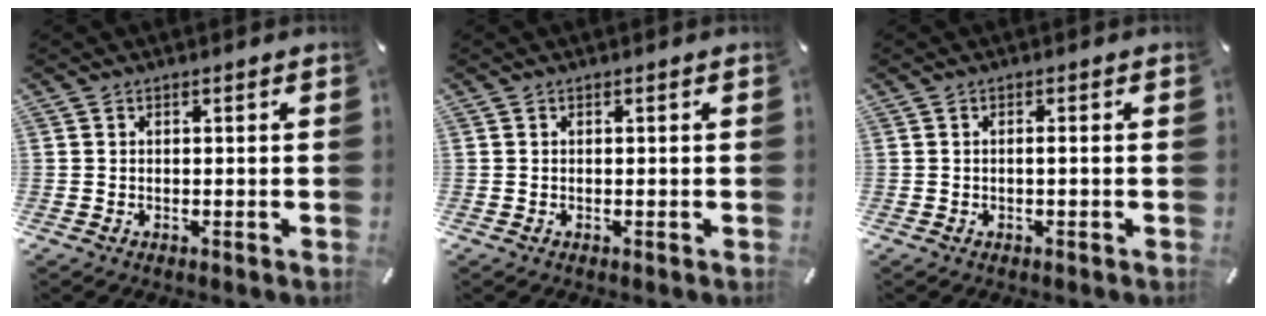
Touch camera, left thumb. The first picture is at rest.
{"total": 0.0}
{"total": 1.2, "force": [-0.2, 0.1, 1.2], "torque": [-0.023, 0.000, -0.004]}